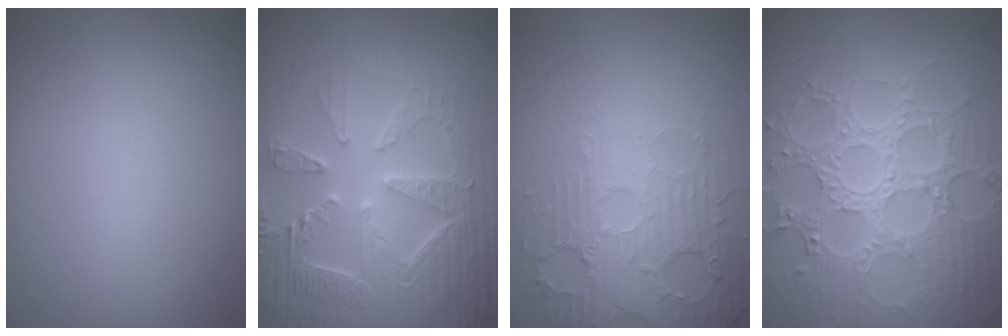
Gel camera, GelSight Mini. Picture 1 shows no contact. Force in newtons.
{"total": 8.2, "press": 6.4, "slide": 5.1}
{"total": 5.5, "press": 3.7, "slide": 4.1}
{"total": 8.9, "press": 6.6, "slide": 6.0}